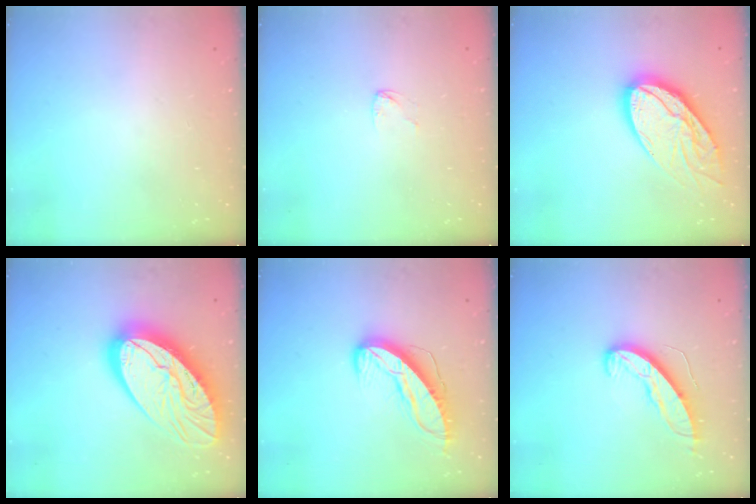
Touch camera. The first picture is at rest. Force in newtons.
{"total": 2.8, "press": 2.8, "slide": 0.2}
{"total": 20.0, "press": 19.9, "slide": 1.7}
{"total": 24.2, "press": 24.1, "slide": 2.4}
{"total": 10.2, "press": 10.2, "slide": 0.5}
{"total": 10.0, "press": 10.0, "slide": 0.7}